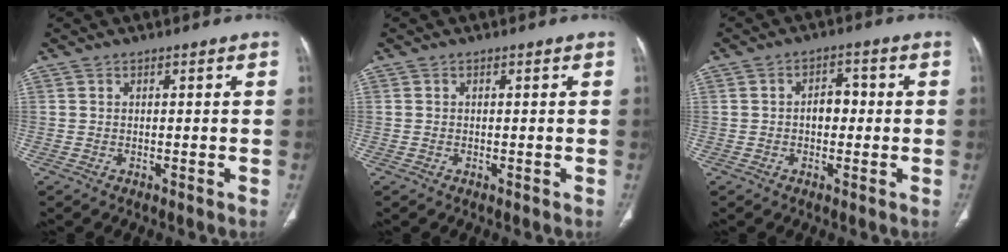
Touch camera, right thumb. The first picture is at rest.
{"total": 0.0}
{"total": 4.1, "force": [-0.3, 2.8, 2.9], "torque": [-0.031, 0.016, -0.010]}